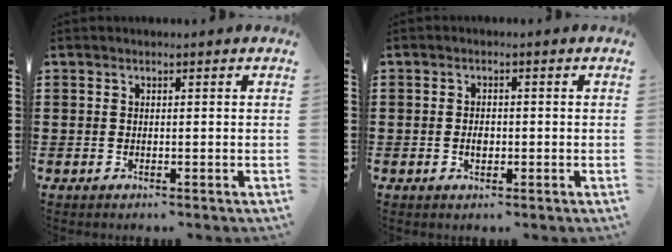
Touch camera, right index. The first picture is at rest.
{"total": 1.7, "force": [-0.3, 1.1, 1.3], "torque": [-0.026, 0.005, -0.005]}